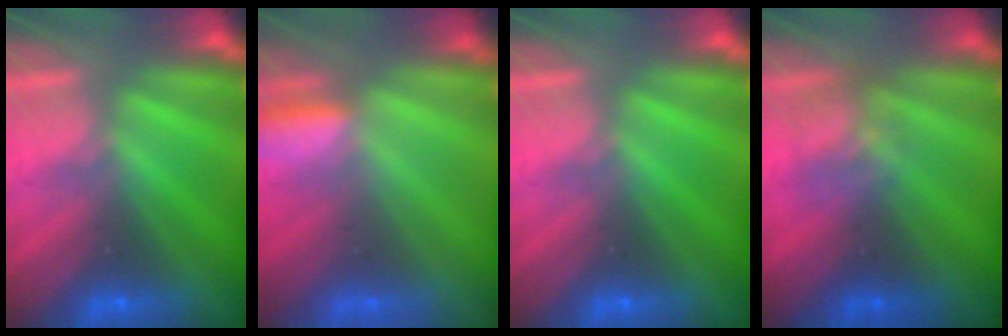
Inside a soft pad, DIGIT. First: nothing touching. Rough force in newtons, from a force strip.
{"total": 2.9}
{"total": 0.0}
{"total": 2.4}